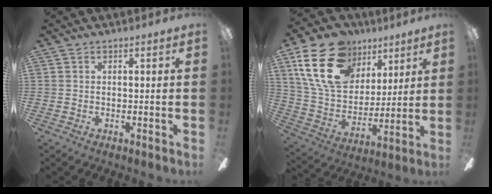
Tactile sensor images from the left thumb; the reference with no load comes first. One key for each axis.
{"total": 22.5, "fx": 11.6, "fy": 15.1, "fz": 12.1, "tx": -0.230, "ty": -0.042, "tz": 0.211}